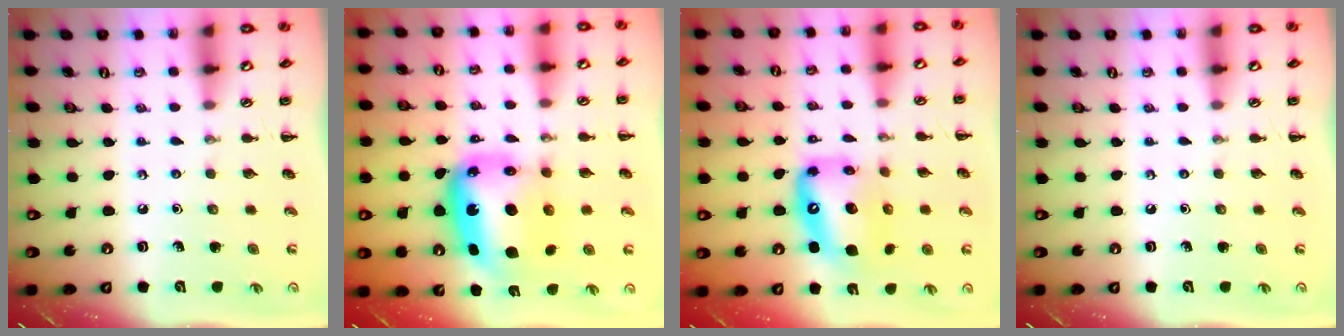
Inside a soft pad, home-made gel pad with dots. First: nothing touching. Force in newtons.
{"total": 14.2, "press": 13.6, "slide": 4.0}
{"total": 13.5, "press": 13.0, "slide": 3.8}
{"total": 0.0}